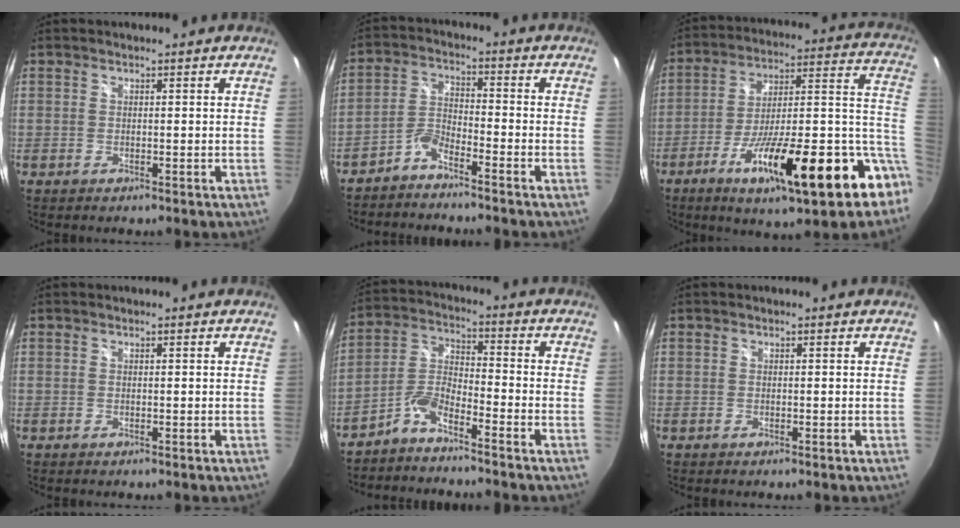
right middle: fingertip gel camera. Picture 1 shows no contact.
{"total": 3.8, "force": [-3.3, 0.6, 1.8], "torque": [-0.055, 0.014, -0.071]}
{"total": 25.3, "force": [-11.7, 6.0, 21.6], "torque": [-0.296, -0.008, -0.183]}
{"total": 0.0}
{"total": 5.3, "force": [-4.3, 0.8, 2.9], "torque": [-0.077, 0.019, -0.093]}
{"total": 0.0}